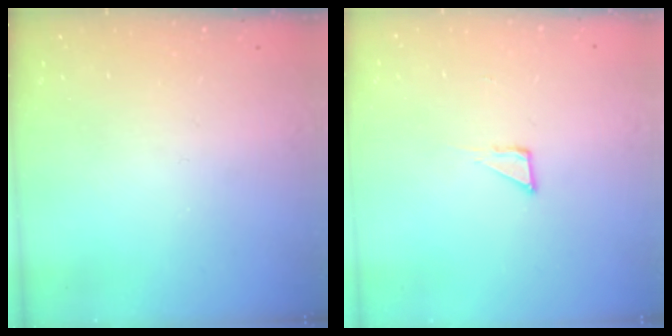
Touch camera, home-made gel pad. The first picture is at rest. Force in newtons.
{"total": 2.8, "press": 2.8, "slide": 0.2}